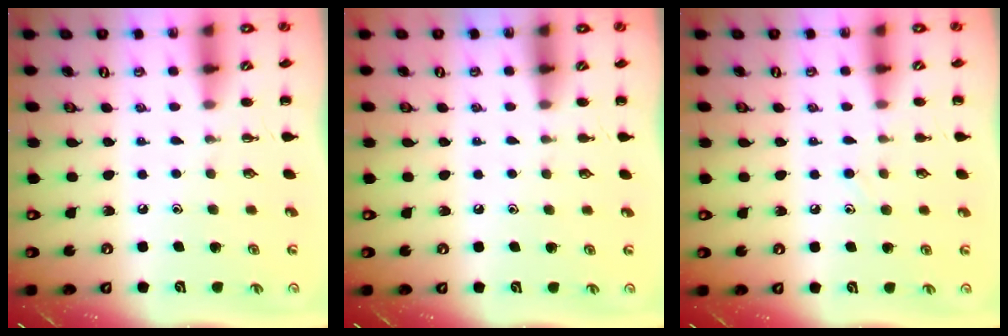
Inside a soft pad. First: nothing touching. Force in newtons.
{"total": 0.9, "press": 0.9, "slide": 0.2}
{"total": 6.6, "press": 6.3, "slide": 2.1}